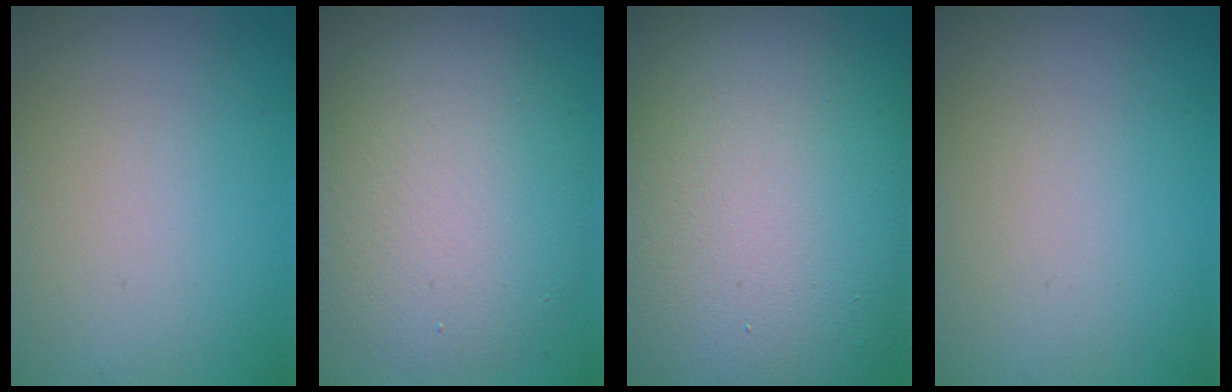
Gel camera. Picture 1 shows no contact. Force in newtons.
{"total": 9.0, "press": 9.0, "slide": 0.9}
{"total": 18.3, "press": 18.2, "slide": 1.6}
{"total": 0.0}